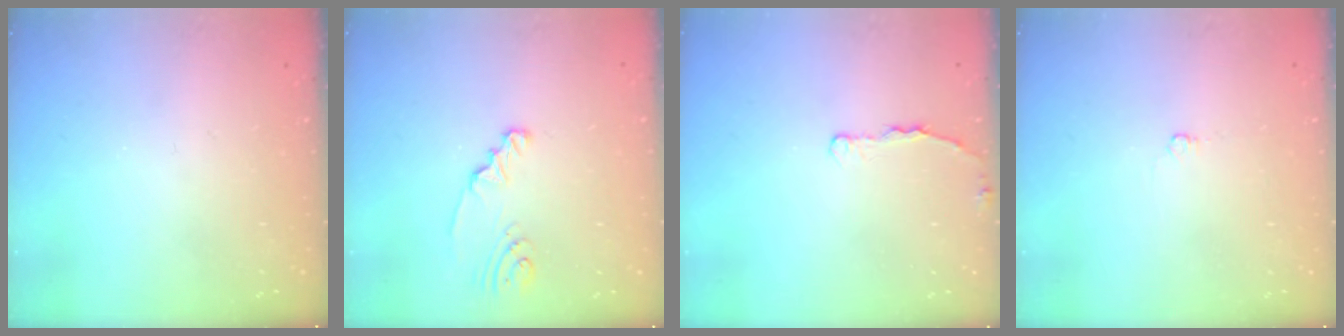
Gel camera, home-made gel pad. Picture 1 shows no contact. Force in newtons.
{"total": 2.5, "press": 2.5, "slide": 0.3}
{"total": 2.3, "press": 2.3, "slide": 0.4}
{"total": 4.3, "press": 4.2, "slide": 1.1}